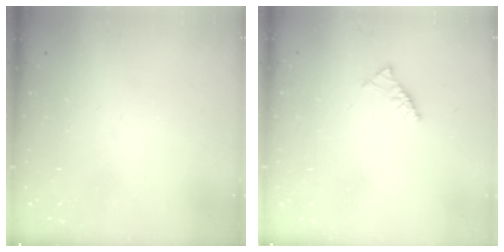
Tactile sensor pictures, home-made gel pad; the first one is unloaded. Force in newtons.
{"total": 3.0, "press": 2.9, "slide": 0.8}